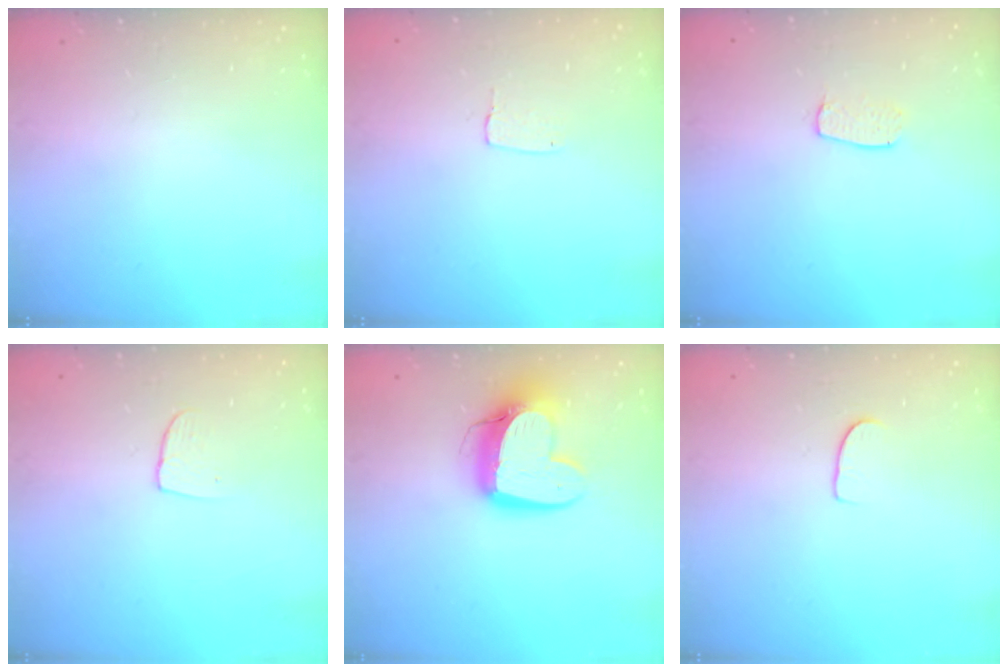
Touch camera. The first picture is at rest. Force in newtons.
{"total": 3.2, "press": 3.2, "slide": 0.2}
{"total": 5.5, "press": 5.5, "slide": 0.4}
{"total": 4.9, "press": 4.9, "slide": 0.4}
{"total": 14.4, "press": 14.3, "slide": 1.3}
{"total": 5.3, "press": 5.3, "slide": 0.5}